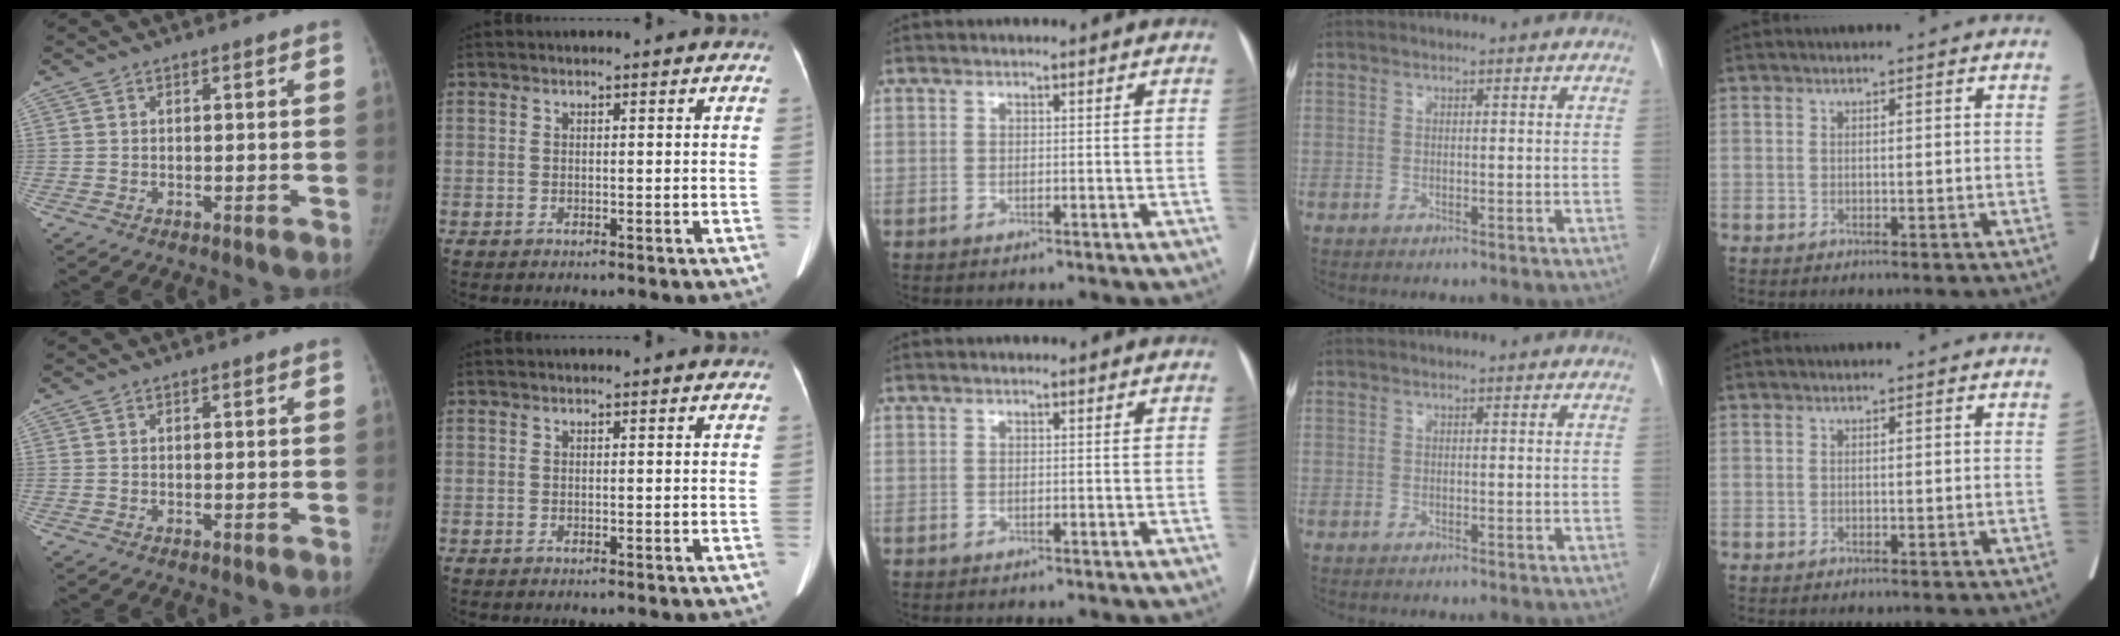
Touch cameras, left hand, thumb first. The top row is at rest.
{}